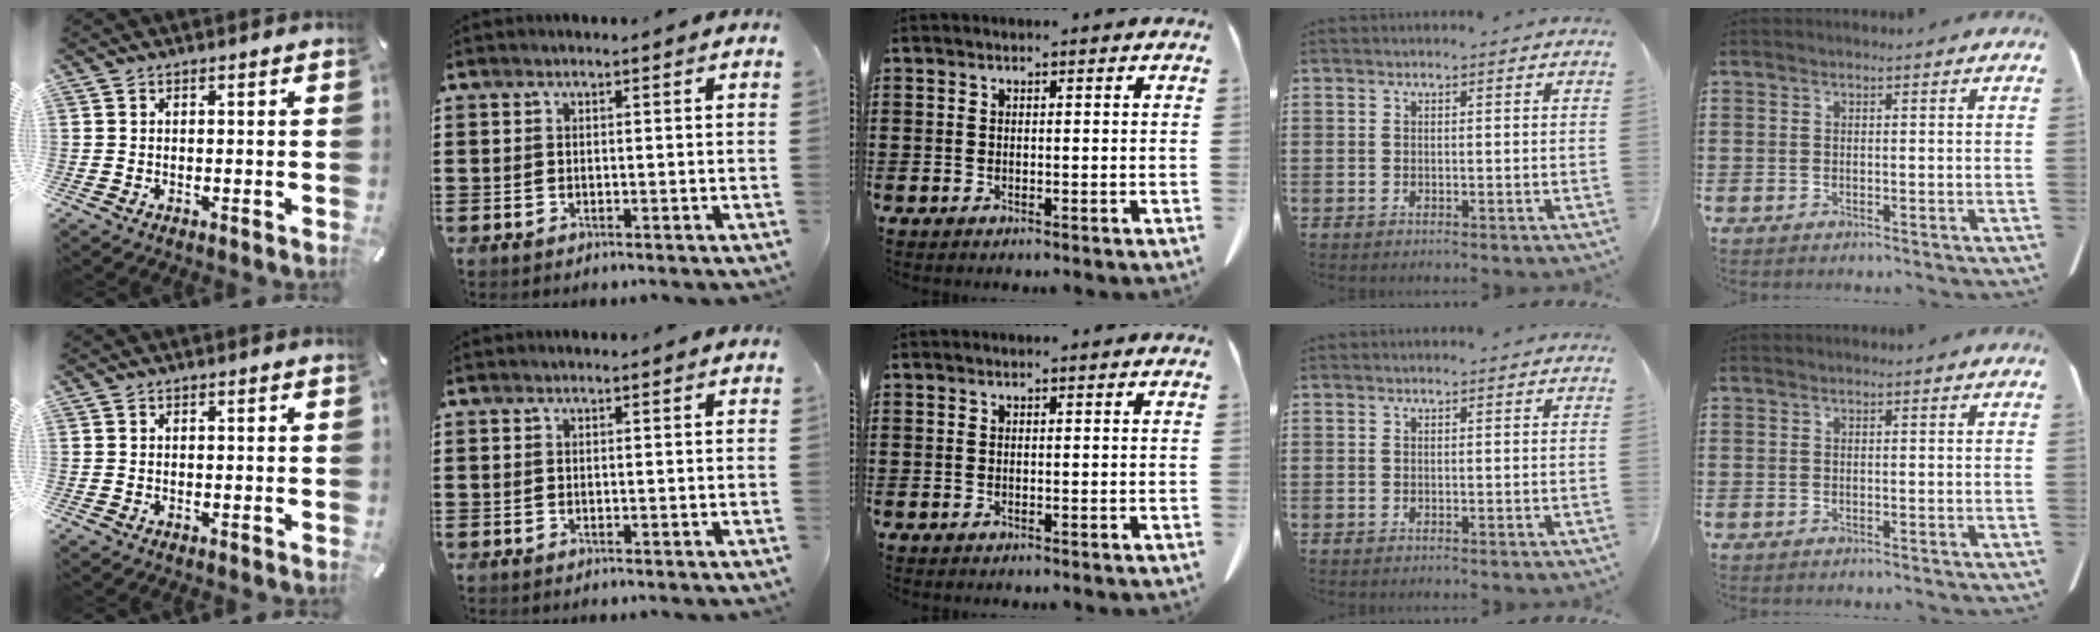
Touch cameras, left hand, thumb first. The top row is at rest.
{}